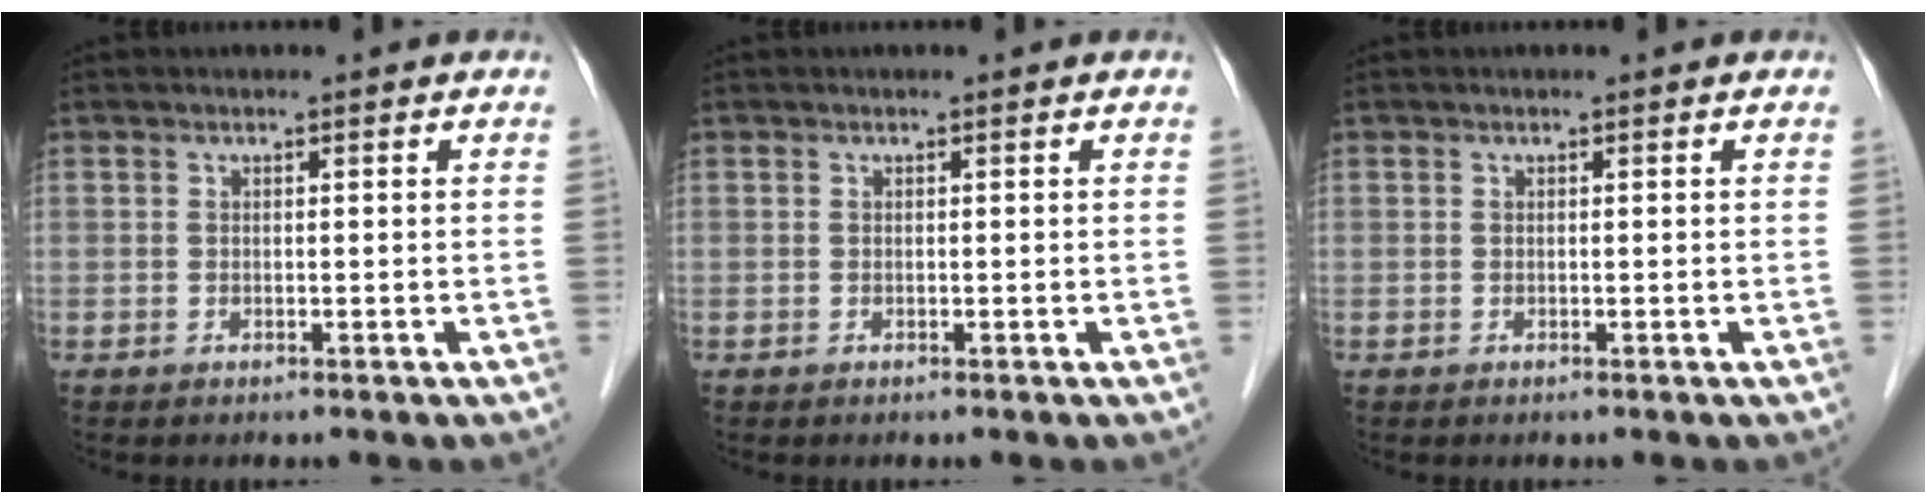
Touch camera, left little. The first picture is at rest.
{"total": 0.0}
{"total": 0.0}